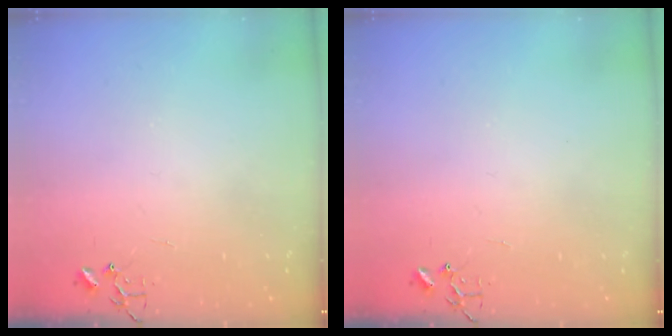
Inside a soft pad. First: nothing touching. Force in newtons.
{"total": 0.0}